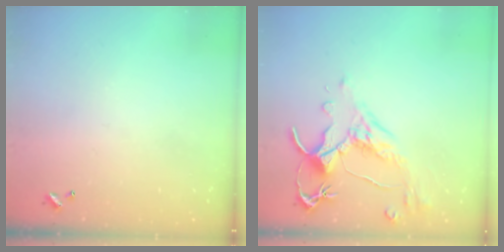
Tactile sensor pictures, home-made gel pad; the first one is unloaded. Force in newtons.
{"total": 2.6, "press": 2.2, "slide": 1.3}